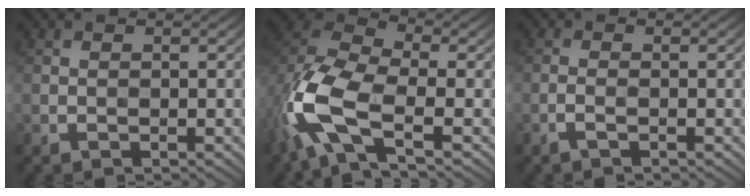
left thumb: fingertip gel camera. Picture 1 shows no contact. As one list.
[{"total": 11.5, "force": [-4.1, 5.6, 9.2], "torque": [-0.211, -0.008, -0.095]}, {"total": 1.0, "force": [-0.6, 0.1, 0.8], "torque": [-0.018, 0.004, -0.017]}]